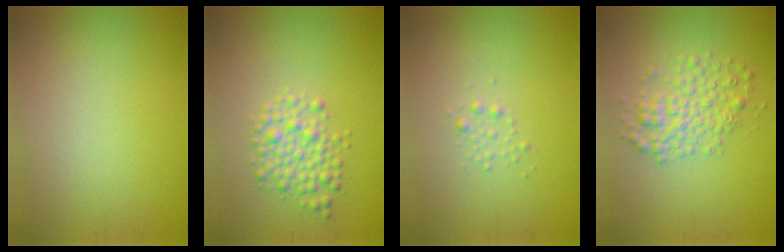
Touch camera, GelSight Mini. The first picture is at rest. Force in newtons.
{"total": 3.0, "press": 3.0, "slide": 0.1}
{"total": 0.8, "press": 0.8, "slide": 0.0}
{"total": 3.4, "press": 3.4, "slide": 0.1}